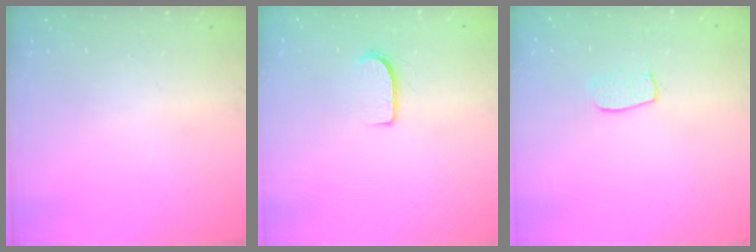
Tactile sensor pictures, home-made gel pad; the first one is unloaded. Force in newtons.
{"total": 7.0, "press": 7.0, "slide": 0.5}
{"total": 5.9, "press": 5.9, "slide": 0.3}